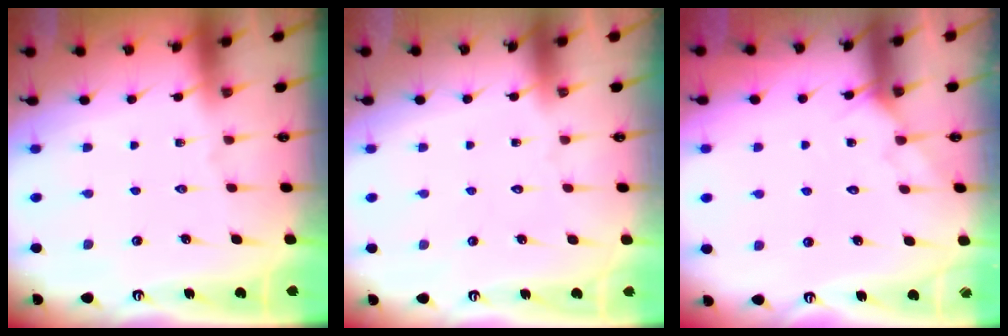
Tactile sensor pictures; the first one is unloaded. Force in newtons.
{"total": 1.7, "press": 1.7, "slide": 0.1}
{"total": 3.8, "press": 3.8, "slide": 0.4}